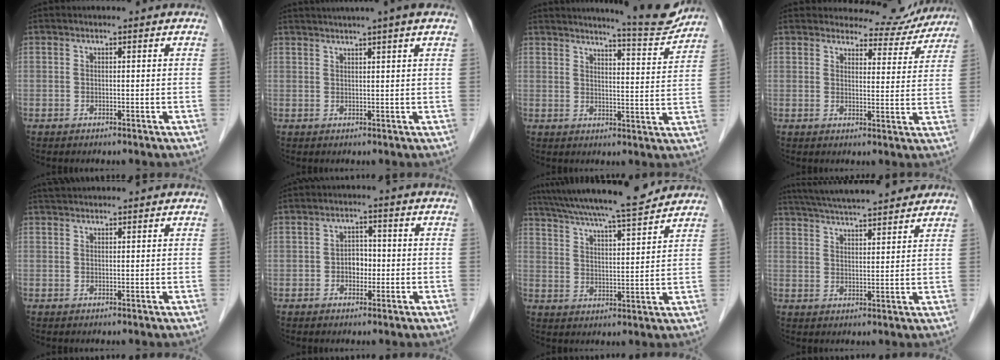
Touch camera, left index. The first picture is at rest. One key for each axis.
{"total": 6.6, "fx": 5.2, "fy": -1.0, "fz": 3.8, "tx": -0.057, "ty": 0.027, "tz": 0.071}
{"total": 9.4, "fx": 9.0, "fy": -0.1, "fz": 2.6, "tx": -0.042, "ty": -0.022, "tz": 0.113}
{"total": 8.3, "fx": 8.0, "fy": 2.2, "fz": -0.1, "tx": 0.015, "ty": -0.014, "tz": 0.086}
{"total": 2.8, "fx": 2.7, "fy": 0.3, "fz": 0.7, "tx": -0.009, "ty": 0.031, "tz": 0.047}
{"total": 3.0, "fx": -0.7, "fy": 2.1, "fz": 2.0, "tx": -0.030, "ty": 0.009, "tz": -0.012}
{"total": 16.7, "fx": 15.0, "fy": 0.5, "fz": 7.3, "tx": -0.129, "ty": 0.014, "tz": 0.231}
{"total": 16.6, "fx": 14.7, "fy": 2.0, "fz": 7.5, "tx": -0.128, "ty": 0.036, "tz": 0.217}